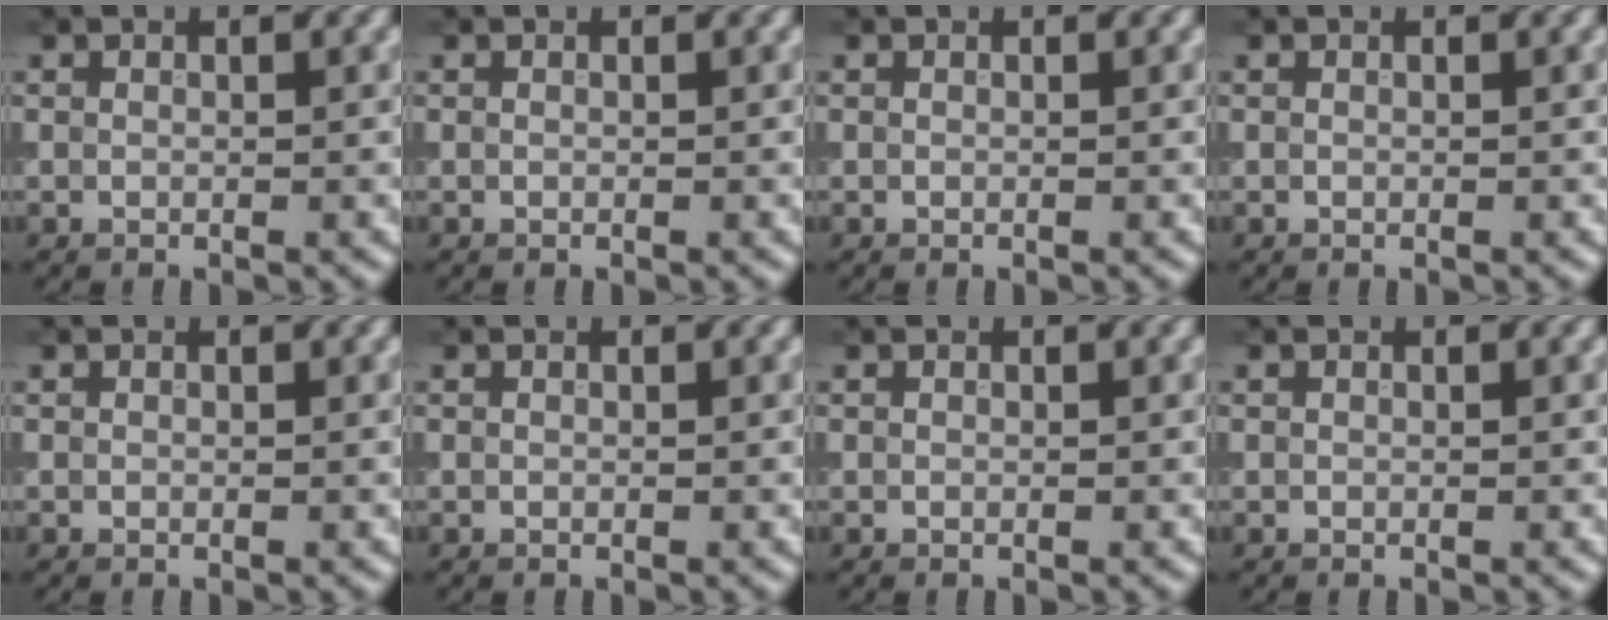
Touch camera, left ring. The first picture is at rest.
{"total": 0.0}
{"total": 0.0}
{"total": 0.0}
{"total": 0.0}
{"total": 0.0}
{"total": 0.0}
{"total": 0.0}